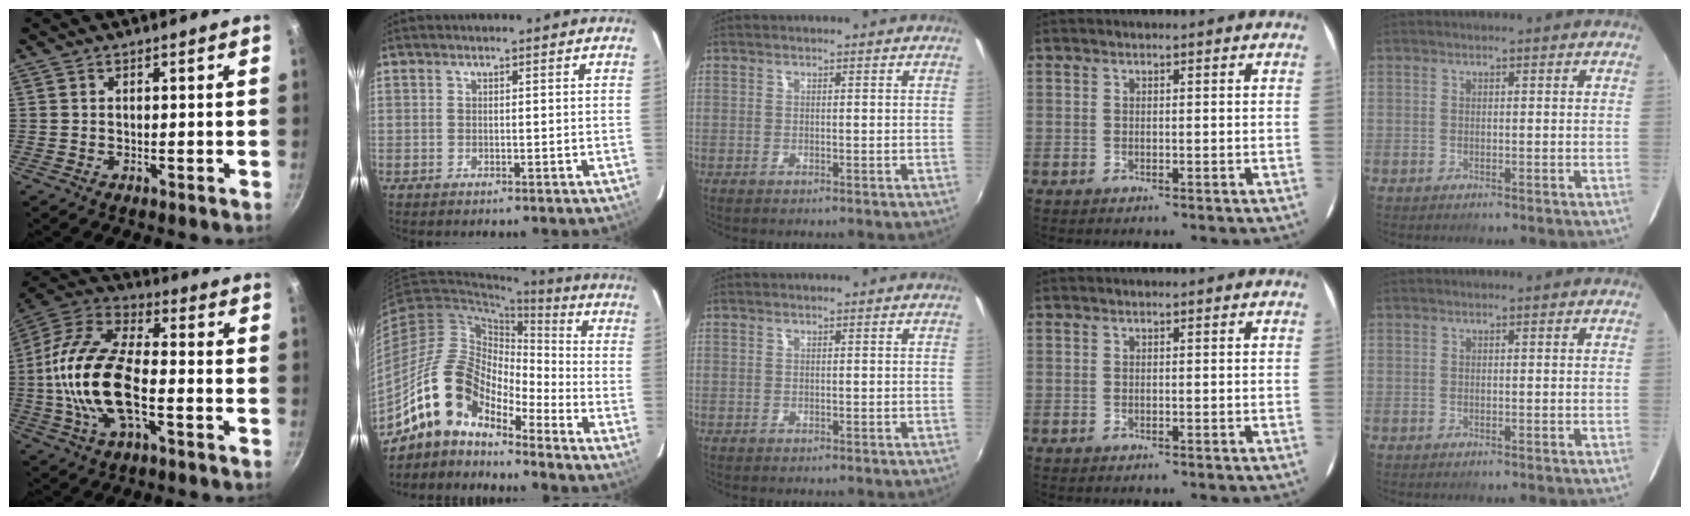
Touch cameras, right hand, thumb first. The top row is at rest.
{"thumb": {"total": 19.5, "force": [-3.5, 9.2, 16.9], "torque": [-0.325, 0.035, -0.081]}, "index": {"total": 13.3, "force": [-10.6, 5.2, 6.2], "torque": [-0.109, 0.018, -0.210]}}